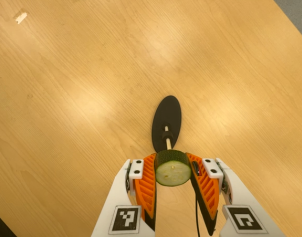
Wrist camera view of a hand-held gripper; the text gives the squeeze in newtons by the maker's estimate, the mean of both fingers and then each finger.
{"total": 11.5, "left": 11.4, "right": 11.6}